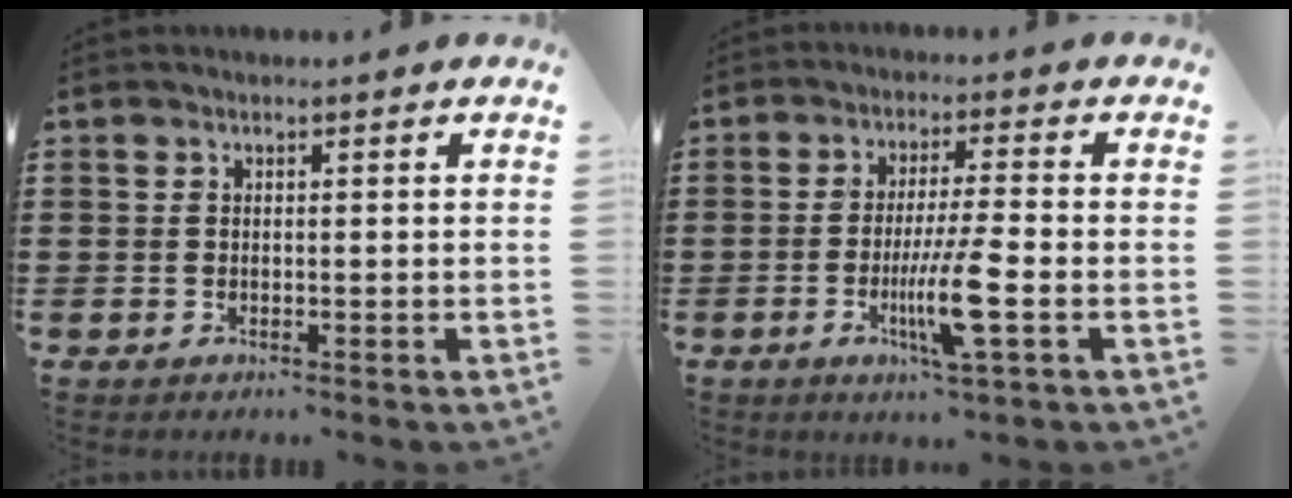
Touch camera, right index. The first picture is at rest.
{"total": 8.9, "force": [-2.7, 0.7, 8.4], "torque": [-0.165, -0.020, -0.052]}